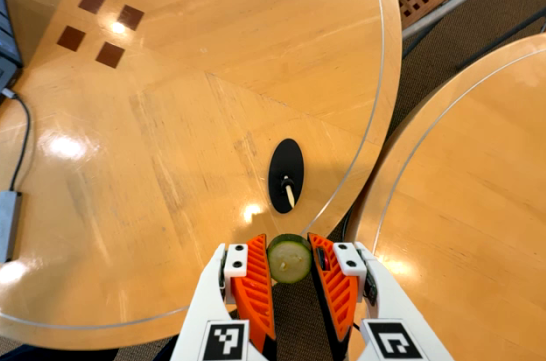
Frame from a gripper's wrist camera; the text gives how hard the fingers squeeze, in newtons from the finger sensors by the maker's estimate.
{"total": 8.1, "left": 8.2, "right": 7.9}